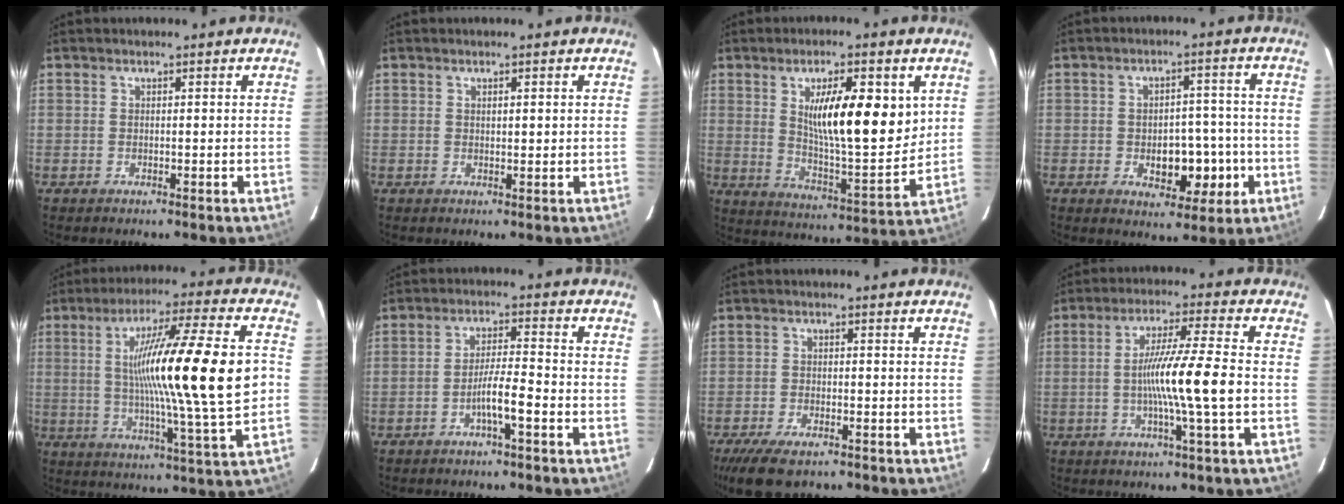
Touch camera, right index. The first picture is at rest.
{"total": 1.1, "force": [0.4, 0.2, 1.0], "torque": [-0.018, 0.002, 0.007]}
{"total": 14.6, "force": [4.3, 3.4, 13.6], "torque": [-0.218, -0.006, 0.075]}
{"total": 8.0, "force": [-2.1, 4.6, 6.2], "torque": [-0.074, 0.016, -0.020]}
{"total": 20.7, "force": [1.2, -0.4, 20.6], "torque": [-0.337, 0.002, 0.010]}
{"total": 4.9, "force": [-2.4, 0.0, 4.3], "torque": [-0.077, 0.007, -0.043]}
{"total": 7.9, "force": [-6.0, 2.8, 4.4], "torque": [-0.073, -0.011, -0.096]}
{"total": 10.6, "force": [-1.5, -1.2, 10.5], "torque": [-0.186, -0.004, -0.031]}